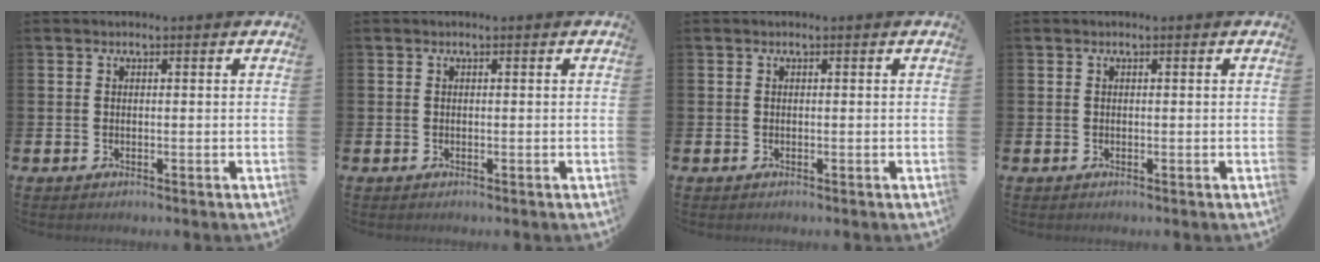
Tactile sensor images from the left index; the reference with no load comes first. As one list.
[{"total": 0.0}, {"total": 0.0}, {"total": 0.0}]